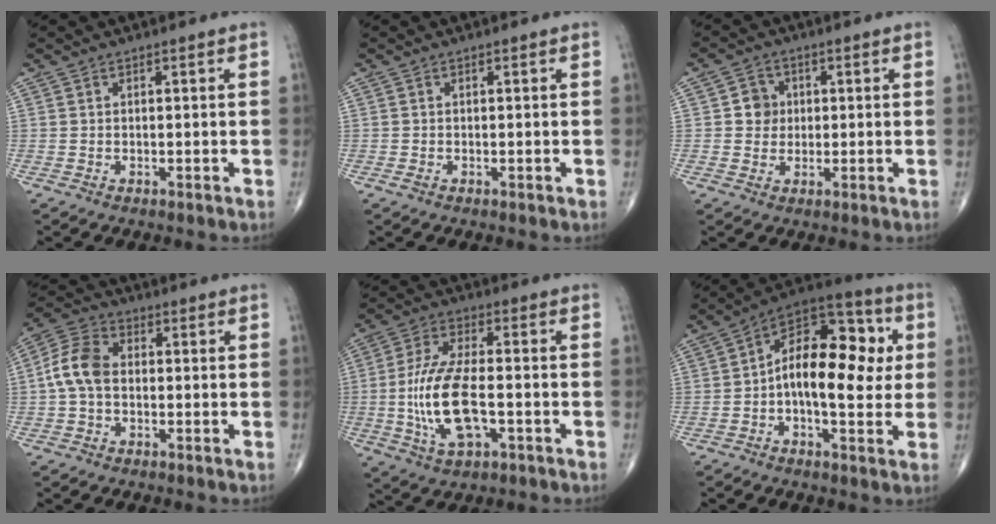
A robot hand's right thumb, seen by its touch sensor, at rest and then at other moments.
{"total": 0.8, "force": [-0.3, 0.4, 0.6], "torque": [-0.009, 0.001, -0.005]}
{"total": 4.4, "force": [0.5, 4.1, 1.5], "torque": [0.001, 0.005, 0.004]}
{"total": 7.9, "force": [-0.3, 5.4, 5.9], "torque": [-0.117, 0.025, -0.016]}
{"total": 13.8, "force": [-2.6, 6.0, 12.2], "torque": [-0.252, 0.014, -0.045]}
{"total": 18.0, "force": [0.8, 9.4, 15.3], "torque": [-0.205, 0.036, 0.003]}